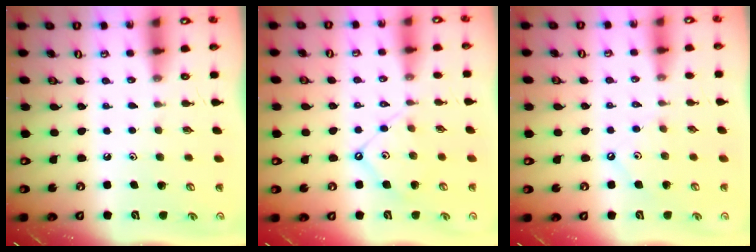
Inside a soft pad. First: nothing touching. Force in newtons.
{"total": 7.8, "press": 7.8, "slide": 0.8}
{"total": 2.4, "press": 2.3, "slide": 0.5}